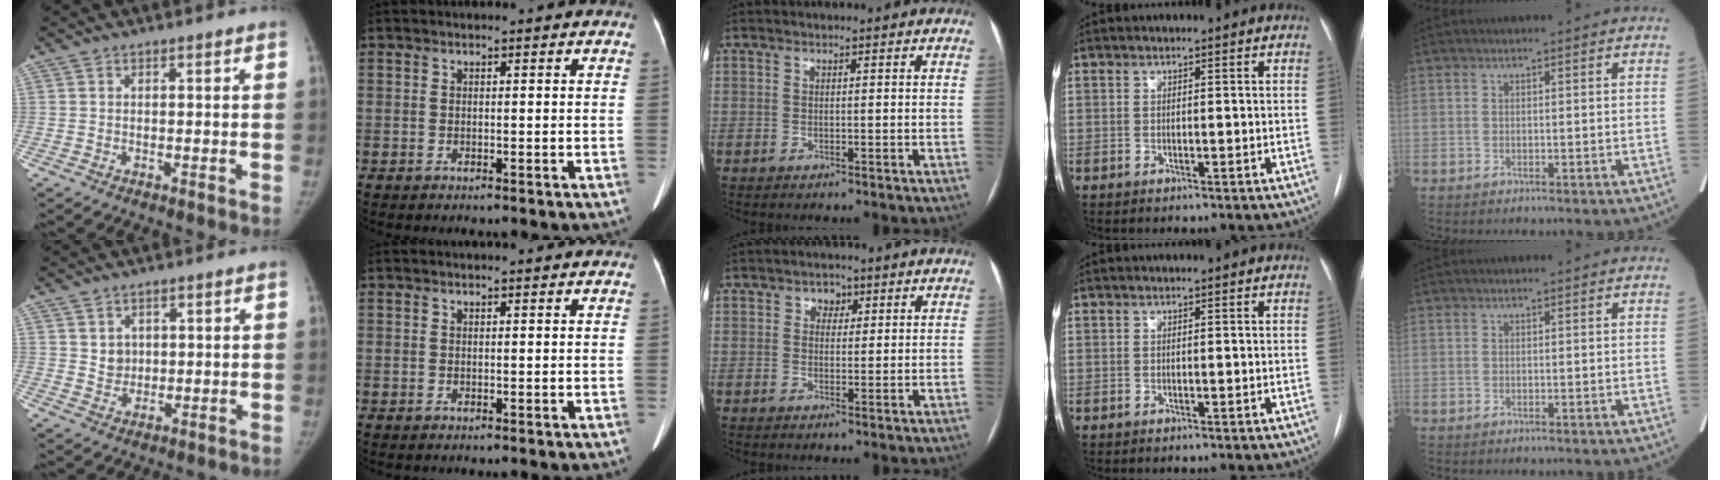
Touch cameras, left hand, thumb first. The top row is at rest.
{"thumb": {"total": 3.2, "force": [1.1, 2.8, 1.2], "torque": [-0.006, -0.010, 0.025]}, "index": {"total": 0.7, "force": [0.7, 0.0, 0.2], "torque": [-0.010, 0.006, 0.008]}, "middle": {"total": 2.3, "force": [1.0, 1.8, 1.0], "torque": [-0.013, 0.005, 0.012]}}